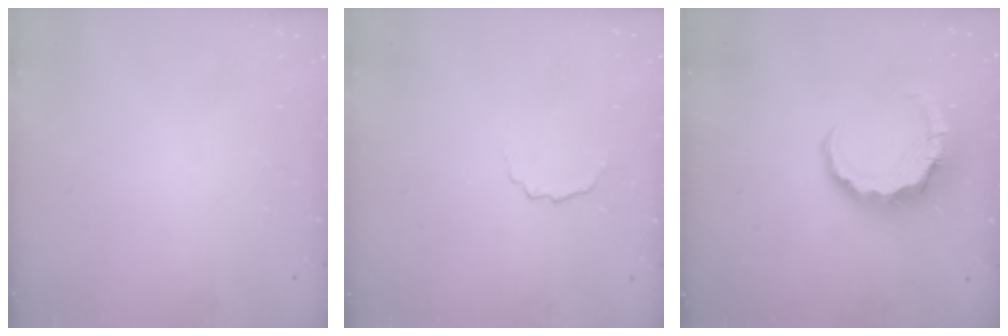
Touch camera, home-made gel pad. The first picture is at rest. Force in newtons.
{"total": 3.5, "press": 3.4, "slide": 0.7}
{"total": 7.5, "press": 7.4, "slide": 1.3}